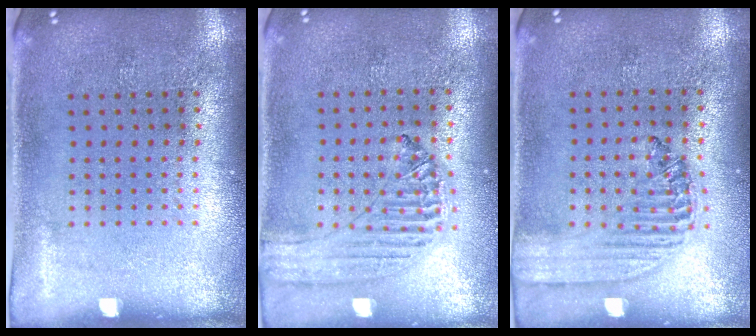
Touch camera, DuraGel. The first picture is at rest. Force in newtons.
{"total": 0.8, "press": 0.8, "slide": 0.1}
{"total": 1.5, "press": 1.3, "slide": 0.7}